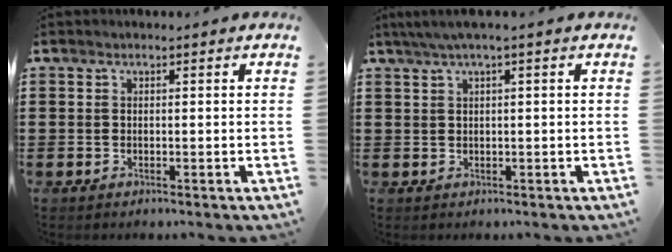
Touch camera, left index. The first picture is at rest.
{"total": 2.0, "force": [0.3, -0.1, 2.0], "torque": [-0.041, -0.005, 0.002]}